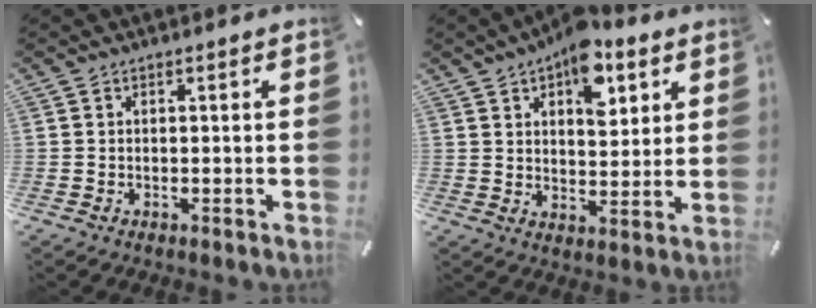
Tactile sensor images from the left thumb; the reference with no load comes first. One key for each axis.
{"total": 11.8, "fx": 6.3, "fy": 6.5, "fz": 7.5, "tx": -0.088, "ty": -0.027, "tz": 0.105}